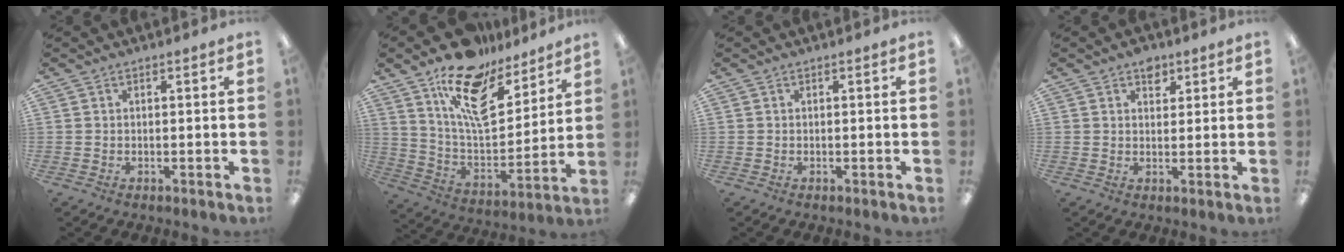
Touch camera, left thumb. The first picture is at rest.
{"total": 17.4, "force": [11.8, 7.9, 10.2], "torque": [-0.182, -0.072, 0.206]}
{"total": 0.0}
{"total": 4.0, "force": [2.5, 2.6, 1.7], "torque": [-0.006, -0.009, 0.040]}